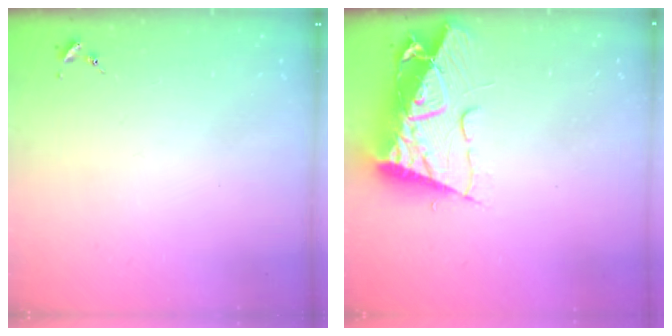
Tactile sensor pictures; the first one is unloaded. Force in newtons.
{"total": 13.6, "press": 13.6, "slide": 1.1}